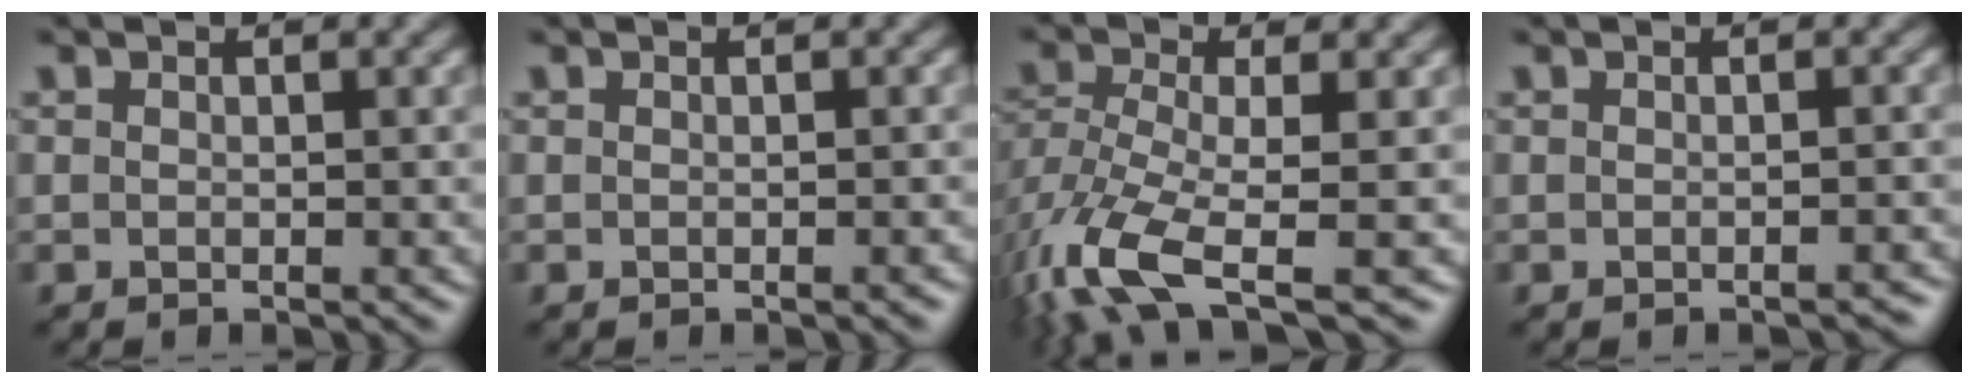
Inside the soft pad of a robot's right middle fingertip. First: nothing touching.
{"total": 0.9, "force": [-0.6, 0.2, 0.6], "torque": [-0.001, 0.000, -0.005]}
{"total": 8.5, "force": [-4.3, 3.2, 6.7], "torque": [-0.152, -0.008, -0.087]}
{"total": 1.8, "force": [-1.7, 0.3, 0.5], "torque": [0.003, 0.005, -0.016]}